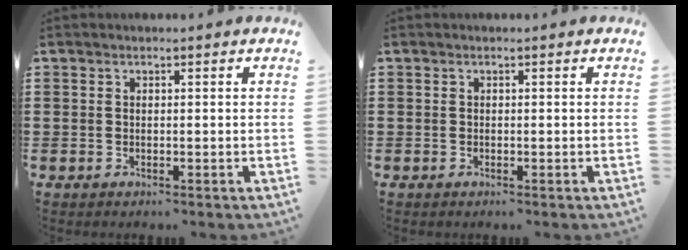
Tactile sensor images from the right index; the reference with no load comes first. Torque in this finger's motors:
{"motor_torque": [-0.91, 1.23, -0.01, 0.00]}